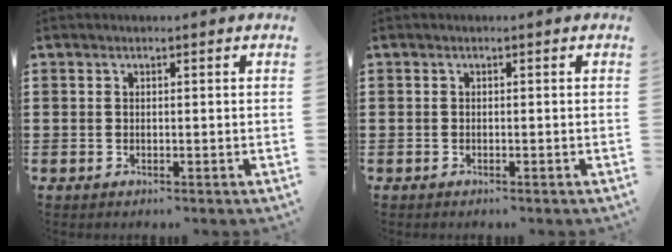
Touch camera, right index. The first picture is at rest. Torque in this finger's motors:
{"motor_torque": [0.19, -0.07, 0.00, -0.01]}